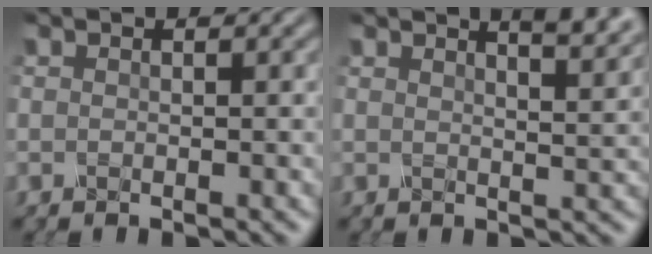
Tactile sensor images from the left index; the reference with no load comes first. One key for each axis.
{"total": 4.7, "fx": 3.5, "fy": 1.3, "fz": 2.9, "tx": -0.018, "ty": 0.022, "tz": 0.020}